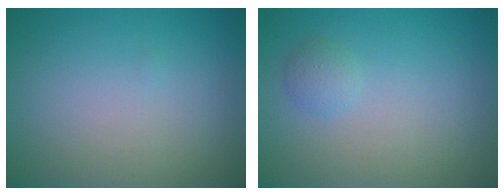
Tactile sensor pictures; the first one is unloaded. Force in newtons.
{"total": 1.2, "press": 1.2, "slide": 0.1}